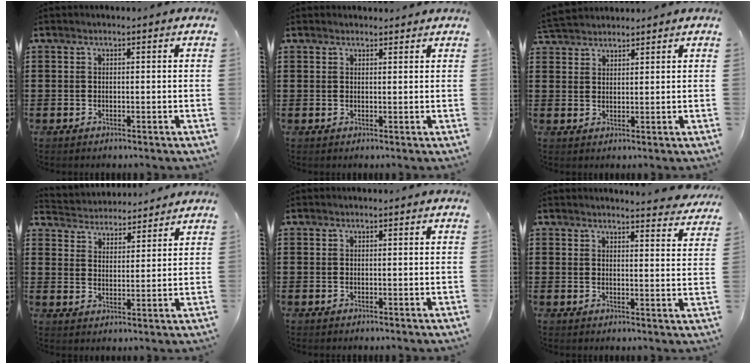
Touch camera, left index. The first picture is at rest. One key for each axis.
{"total": 1.3, "fx": 1.2, "fy": 0.4, "fz": 0.1, "tx": -0.004, "ty": 0.003, "tz": 0.024}
{"total": 3.0, "fx": 3.0, "fy": 0.5, "fz": -0.1, "tx": -0.009, "ty": -0.004, "tz": 0.058}
{"total": 4.0, "fx": 3.9, "fy": 0.5, "fz": -0.5, "tx": -0.012, "ty": -0.025, "tz": 0.067}
{"total": 0.0}
{"total": 3.8, "fx": 3.8, "fy": -0.3, "fz": 0.5, "tx": -0.014, "ty": -0.018, "tz": 0.069}